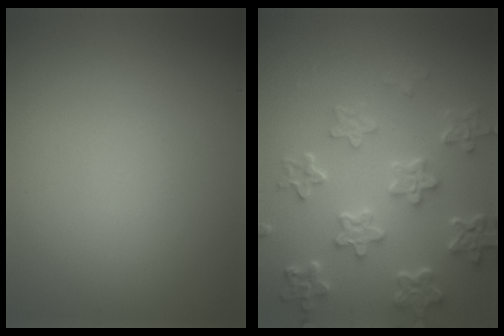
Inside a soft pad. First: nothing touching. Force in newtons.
{"total": 5.8, "press": 4.5, "slide": 3.6}